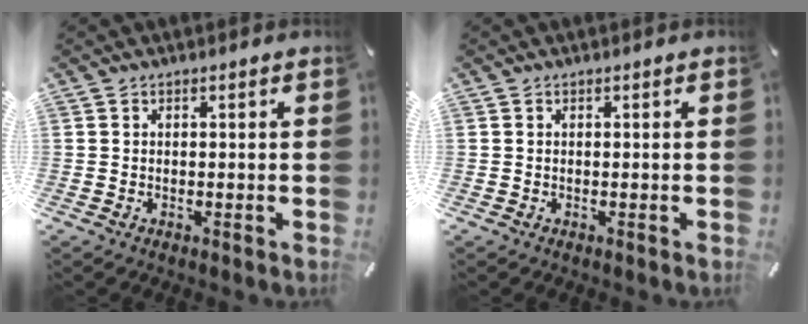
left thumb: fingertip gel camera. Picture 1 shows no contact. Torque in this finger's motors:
{"motor_torque": [0.00, 0.00, 0.00, 0.00, 0.00]}